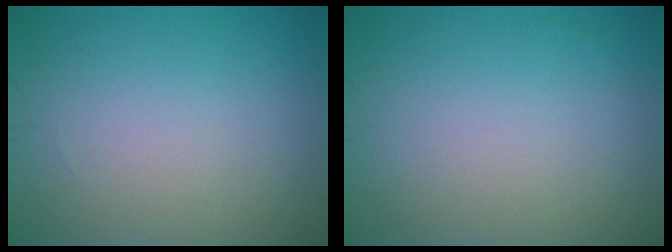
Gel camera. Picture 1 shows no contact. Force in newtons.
{"total": 0.0}